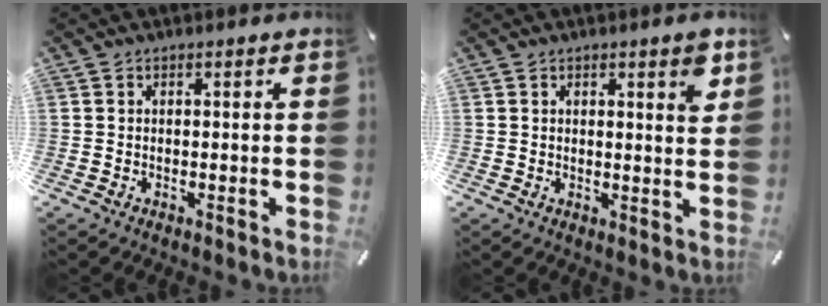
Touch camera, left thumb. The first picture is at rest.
{"total": 4.0, "force": [2.2, 1.2, 3.2], "torque": [-0.043, -0.010, 0.033]}